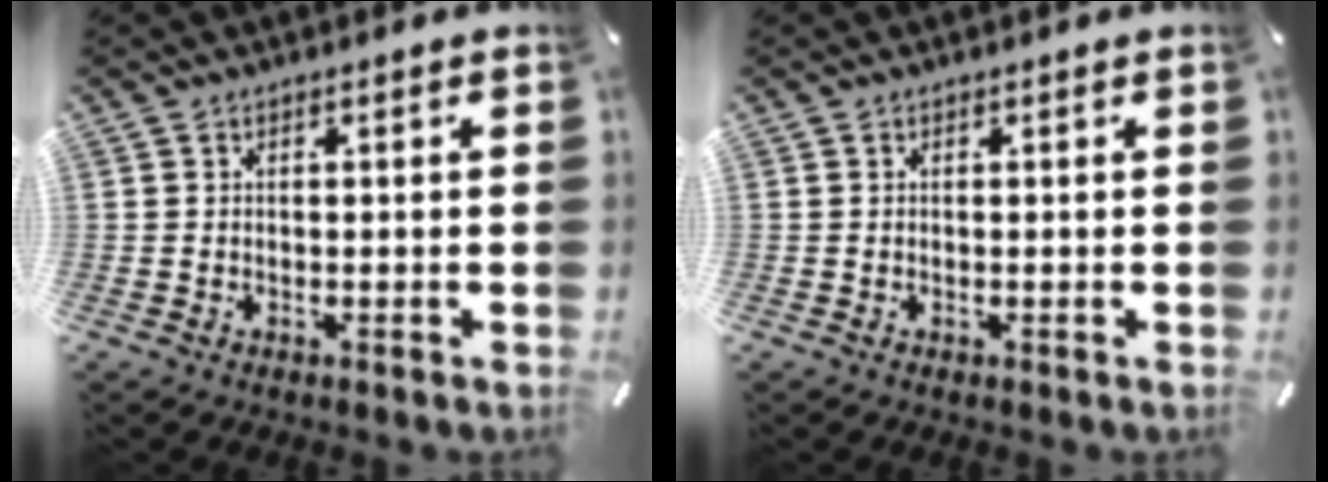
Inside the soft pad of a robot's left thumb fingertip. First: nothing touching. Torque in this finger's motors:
{"motor_torque": [-0.07, 0.03, 0.04, -0.06, 0.00]}